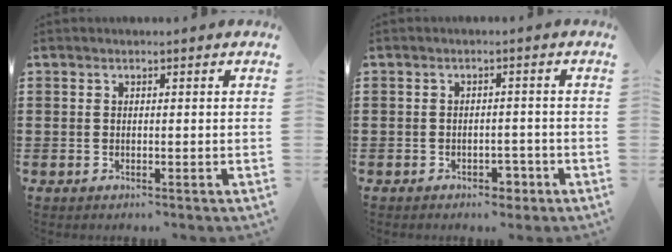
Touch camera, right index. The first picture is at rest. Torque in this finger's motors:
{"motor_torque": [0.28, -0.21, 0.06, 0.00]}